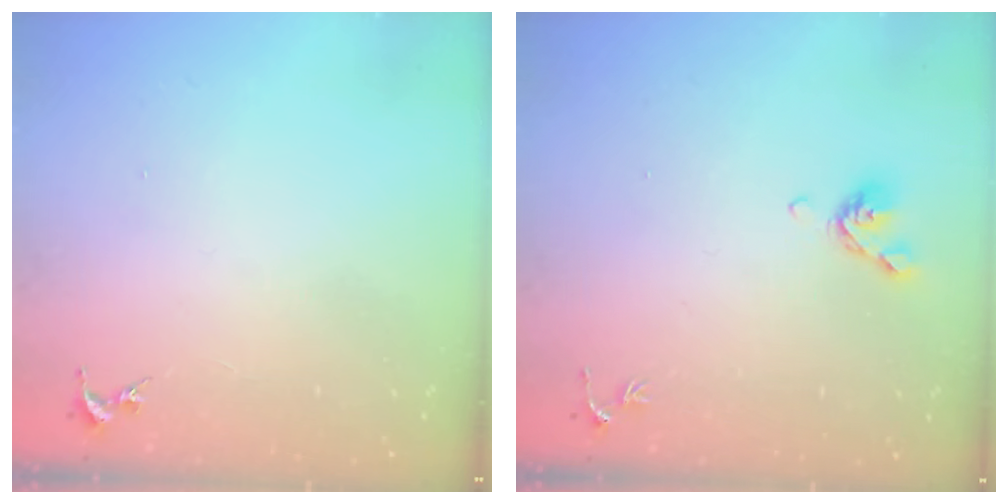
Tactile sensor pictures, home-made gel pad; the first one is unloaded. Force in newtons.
{"total": 6.5, "press": 6.4, "slide": 1.3}